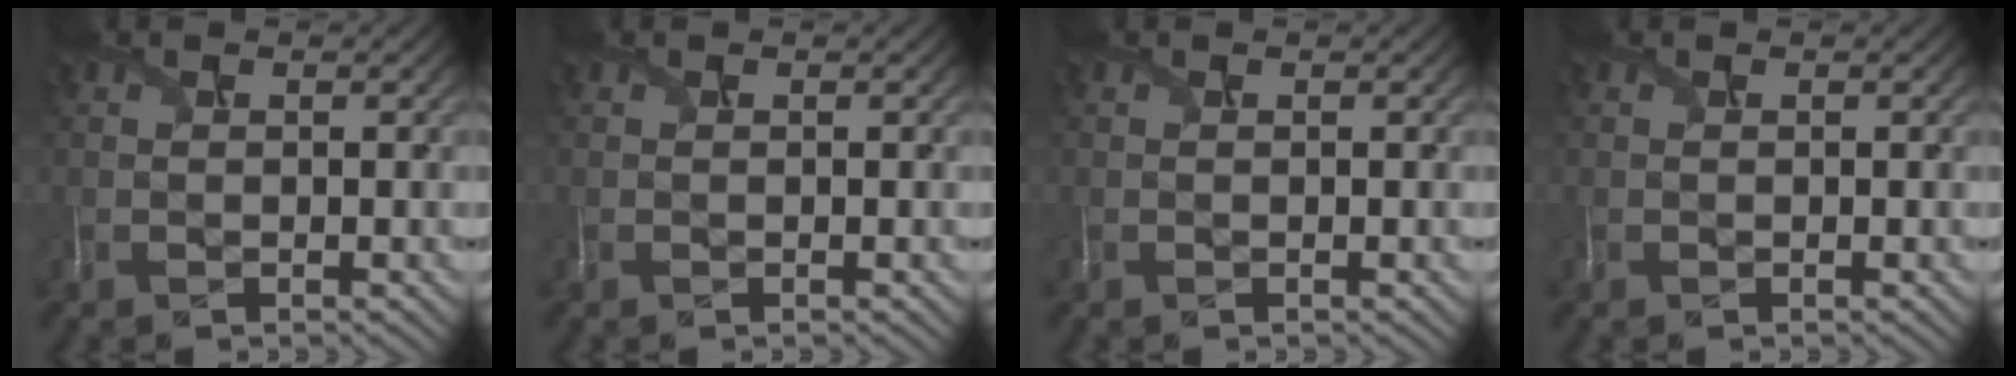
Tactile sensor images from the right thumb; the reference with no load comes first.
{"total": 0.0}
{"total": 0.0}
{"total": 0.0}